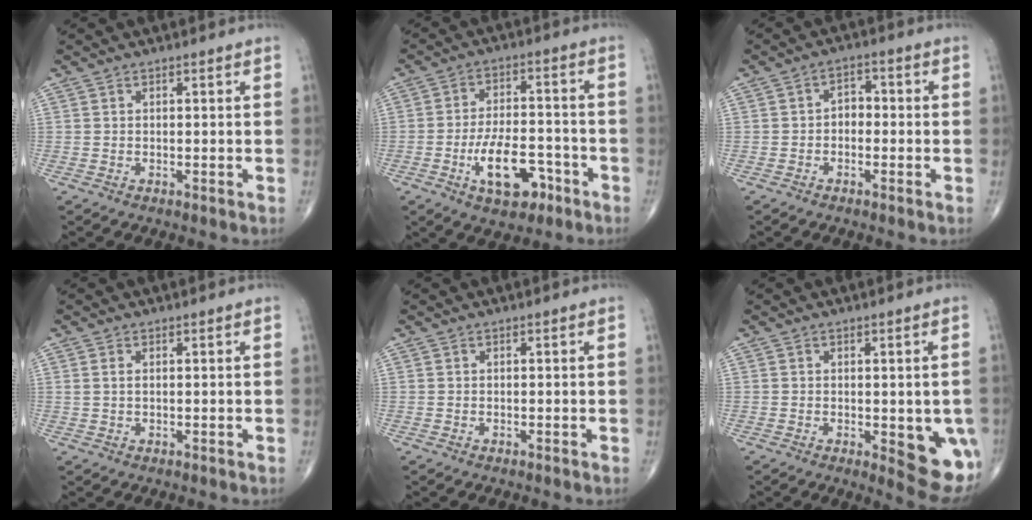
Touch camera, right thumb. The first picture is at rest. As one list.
[{"total": 11.1, "force": [-4.9, 5.6, 8.2], "torque": [-0.125, 0.028, -0.078]}, {"total": 3.3, "force": [-0.9, 2.4, 2.1], "torque": [-0.015, 0.021, -0.026]}, {"total": 1.0, "force": [0.3, 0.4, 0.8], "torque": [-0.023, 0.003, 0.008]}, {"total": 0.0}, {"total": 8.7, "force": [-2.1, 3.5, 7.7], "torque": [-0.064, -0.013, -0.021]}]